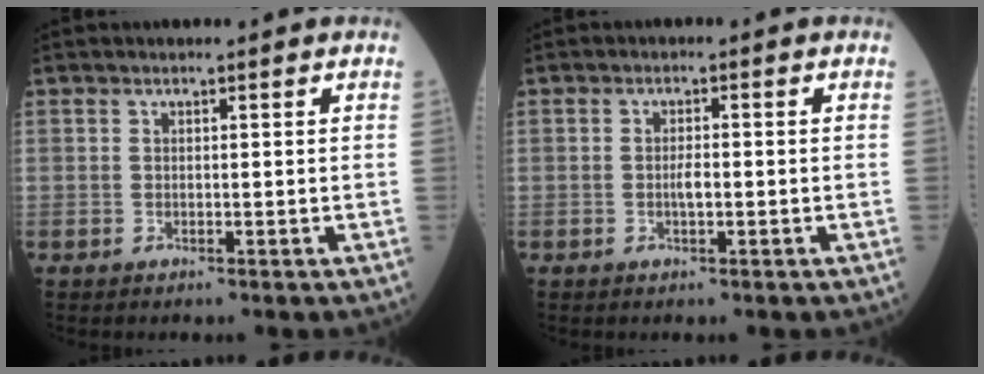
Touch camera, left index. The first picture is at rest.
{"total": 1.6, "force": [-0.6, 0.3, 1.5], "torque": [-0.027, -0.002, -0.012]}